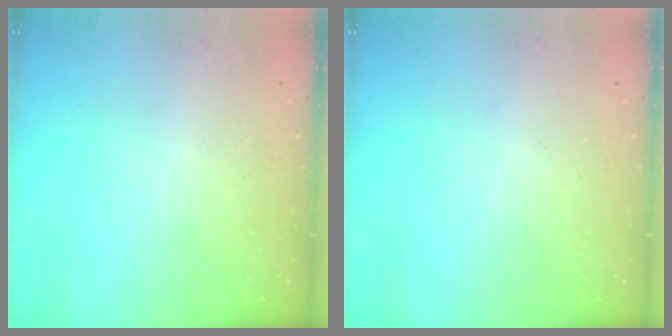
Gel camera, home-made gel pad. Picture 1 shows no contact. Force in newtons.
{"total": 0.0}